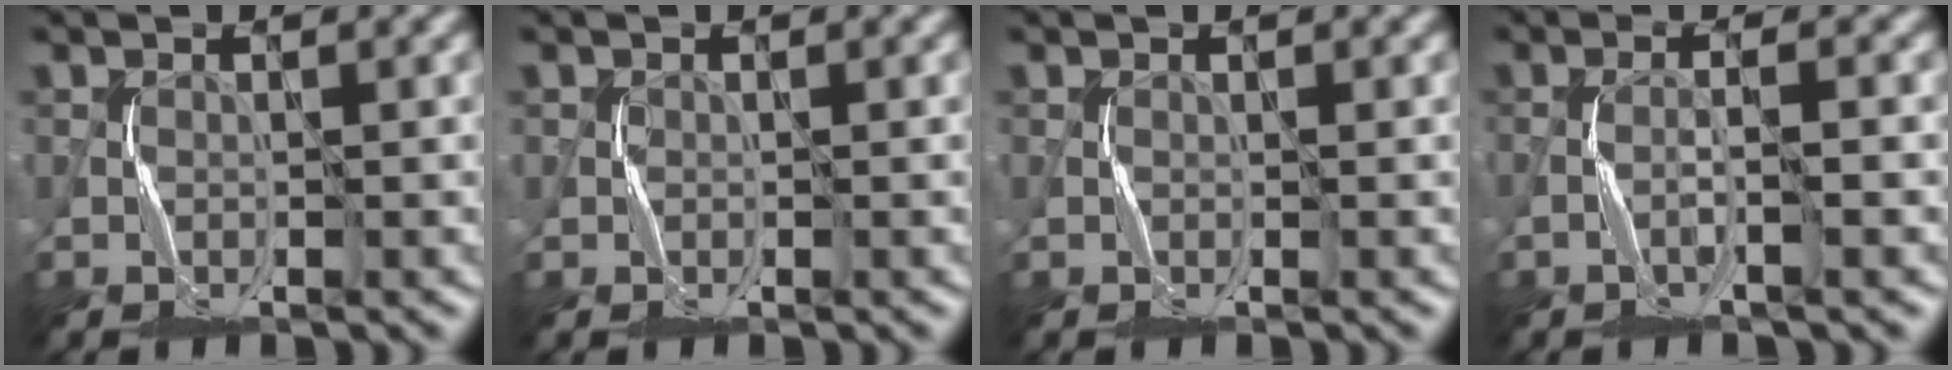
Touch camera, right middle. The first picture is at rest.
{"total": 0.0}
{"total": 0.0}
{"total": 2.0, "force": [-0.7, -0.2, 1.9], "torque": [-0.034, 0.008, -0.022]}